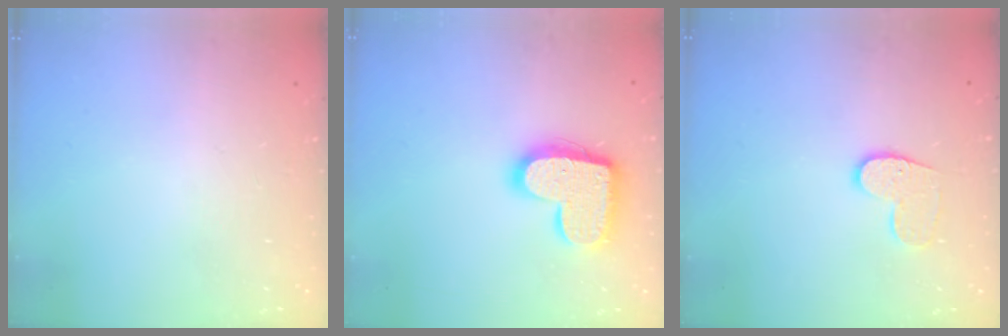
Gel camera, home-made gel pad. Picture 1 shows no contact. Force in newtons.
{"total": 17.2, "press": 17.2, "slide": 0.9}
{"total": 8.2, "press": 8.2, "slide": 0.2}